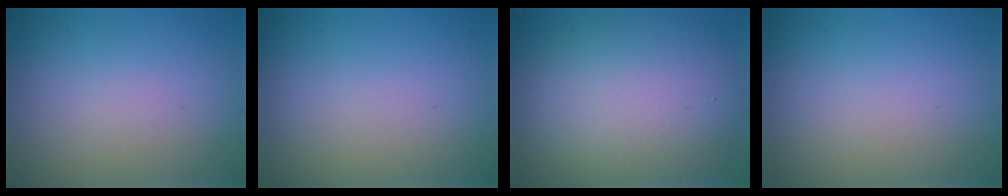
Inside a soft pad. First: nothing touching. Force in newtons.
{"total": 0.0}
{"total": 10.2, "press": 10.2, "slide": 0.9}
{"total": 0.0}